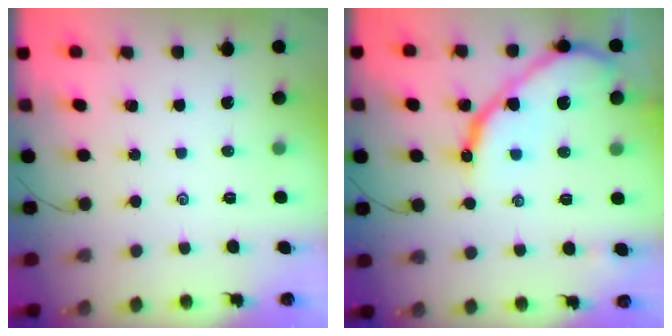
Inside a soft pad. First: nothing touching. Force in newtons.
{"total": 13.2, "press": 13.1, "slide": 1.2}